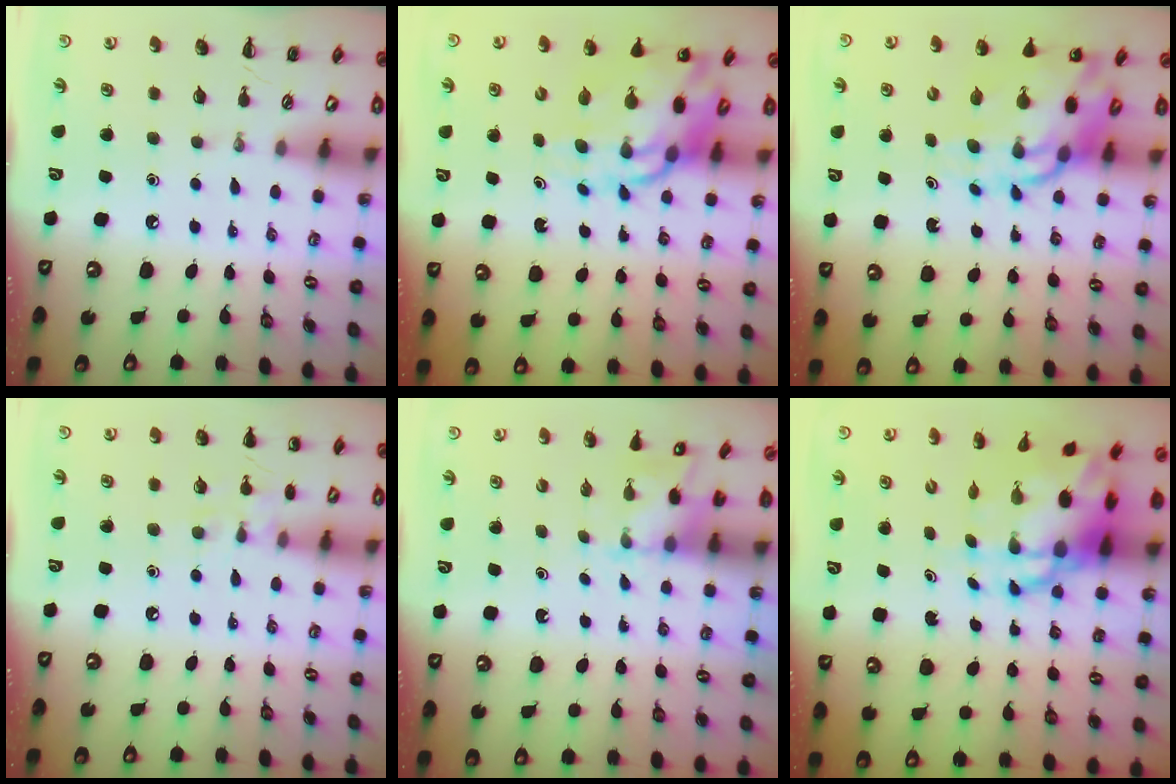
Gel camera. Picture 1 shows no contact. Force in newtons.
{"total": 13.0, "press": 12.5, "slide": 3.7}
{"total": 13.0, "press": 12.5, "slide": 3.7}
{"total": 7.4, "press": 7.1, "slide": 2.1}
{"total": 3.6, "press": 3.5, "slide": 0.8}
{"total": 10.2, "press": 9.8, "slide": 2.8}